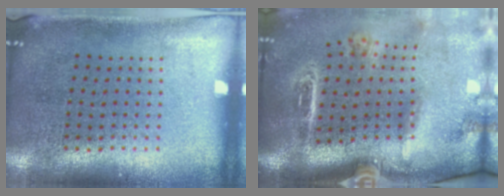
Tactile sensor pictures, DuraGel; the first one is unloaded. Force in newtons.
{"total": 3.0, "press": 2.1, "slide": 2.1}